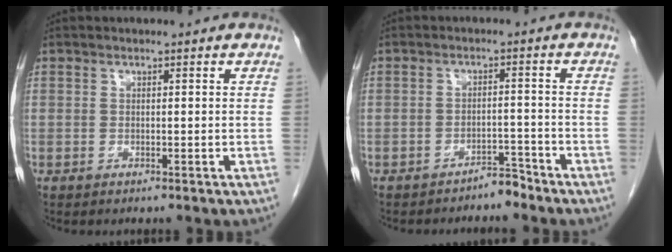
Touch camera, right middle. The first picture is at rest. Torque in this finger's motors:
{"motor_torque": [0.39, -0.35, 0.05, 0.01]}